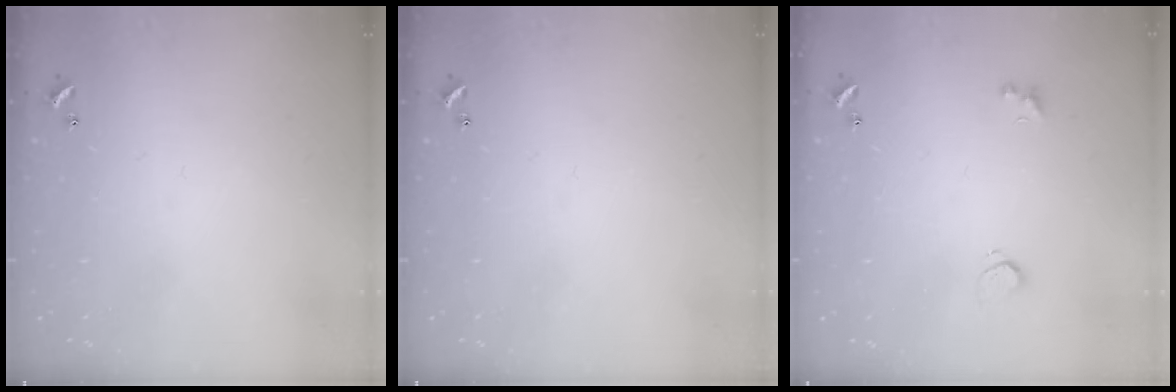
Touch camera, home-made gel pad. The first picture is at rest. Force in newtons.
{"total": 0.0}
{"total": 2.1, "press": 1.8, "slide": 1.2}